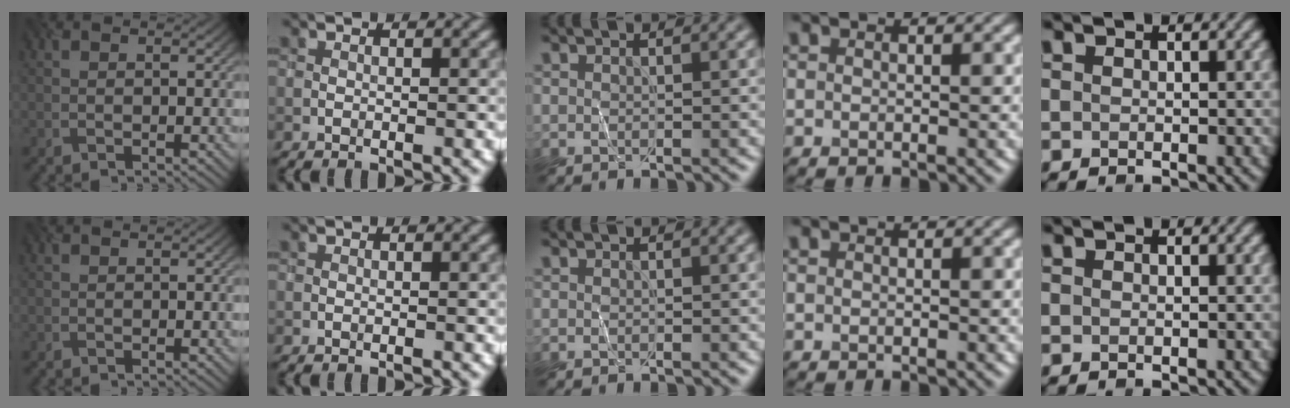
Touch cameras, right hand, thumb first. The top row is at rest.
{}